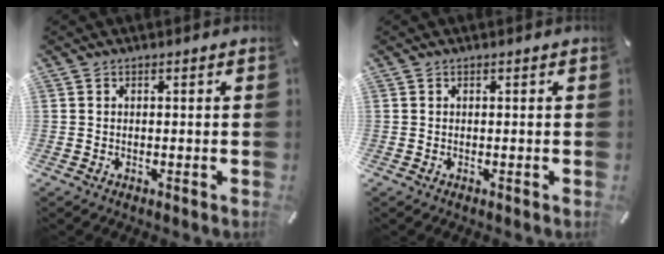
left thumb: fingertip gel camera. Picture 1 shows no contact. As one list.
[{"total": 0.0}]